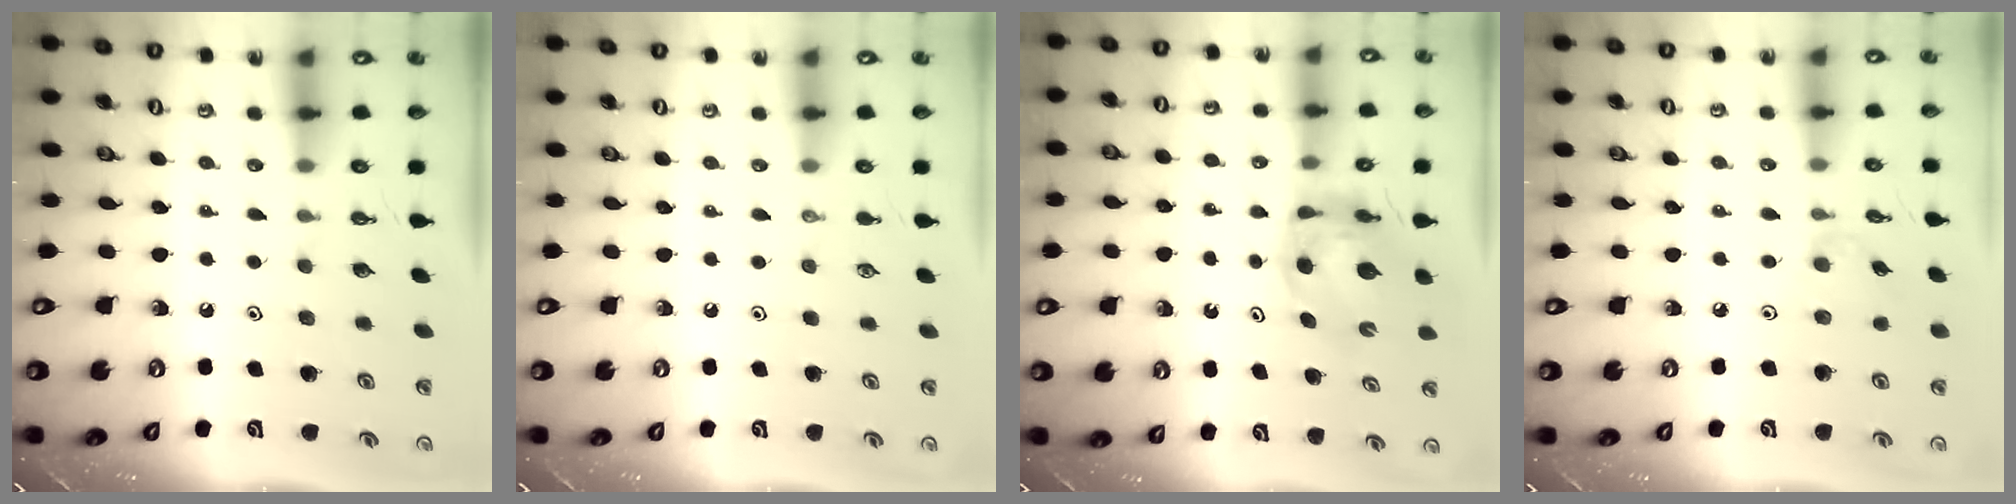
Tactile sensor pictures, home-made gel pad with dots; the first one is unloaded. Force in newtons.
{"total": 0.0}
{"total": 6.4, "press": 6.4, "slide": 0.6}
{"total": 3.0, "press": 3.0, "slide": 0.5}